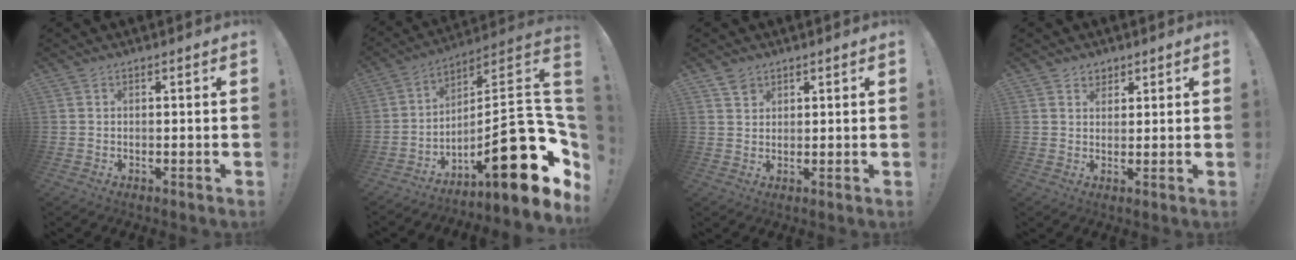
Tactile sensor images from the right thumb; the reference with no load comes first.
{"total": 25.2, "force": [-8.4, 7.4, 22.6], "torque": [-0.314, 0.031, -0.128]}
{"total": 2.8, "force": [2.1, 1.7, 0.5], "torque": [0.001, -0.012, 0.038]}
{"total": 3.2, "force": [2.2, 2.2, 0.2], "torque": [0.012, -0.014, 0.037]}